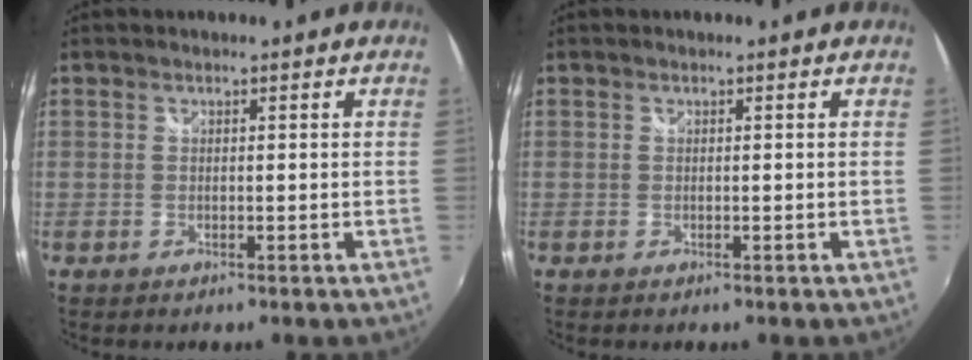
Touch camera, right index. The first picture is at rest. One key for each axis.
{"total": 0.0}